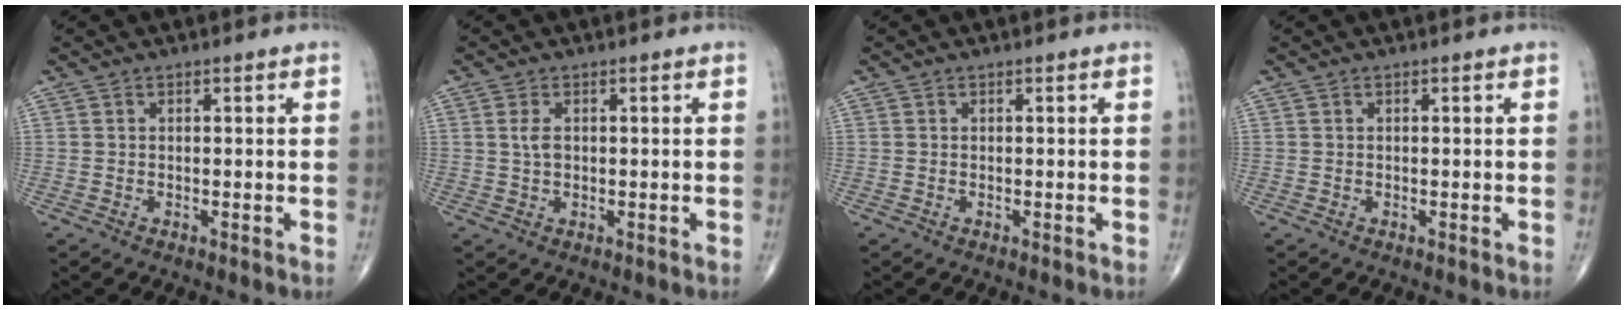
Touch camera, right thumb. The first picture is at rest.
{"total": 2.3, "force": [0.5, 1.3, 1.8], "torque": [-0.037, 0.001, 0.010]}
{"total": 0.0}
{"total": 0.0}